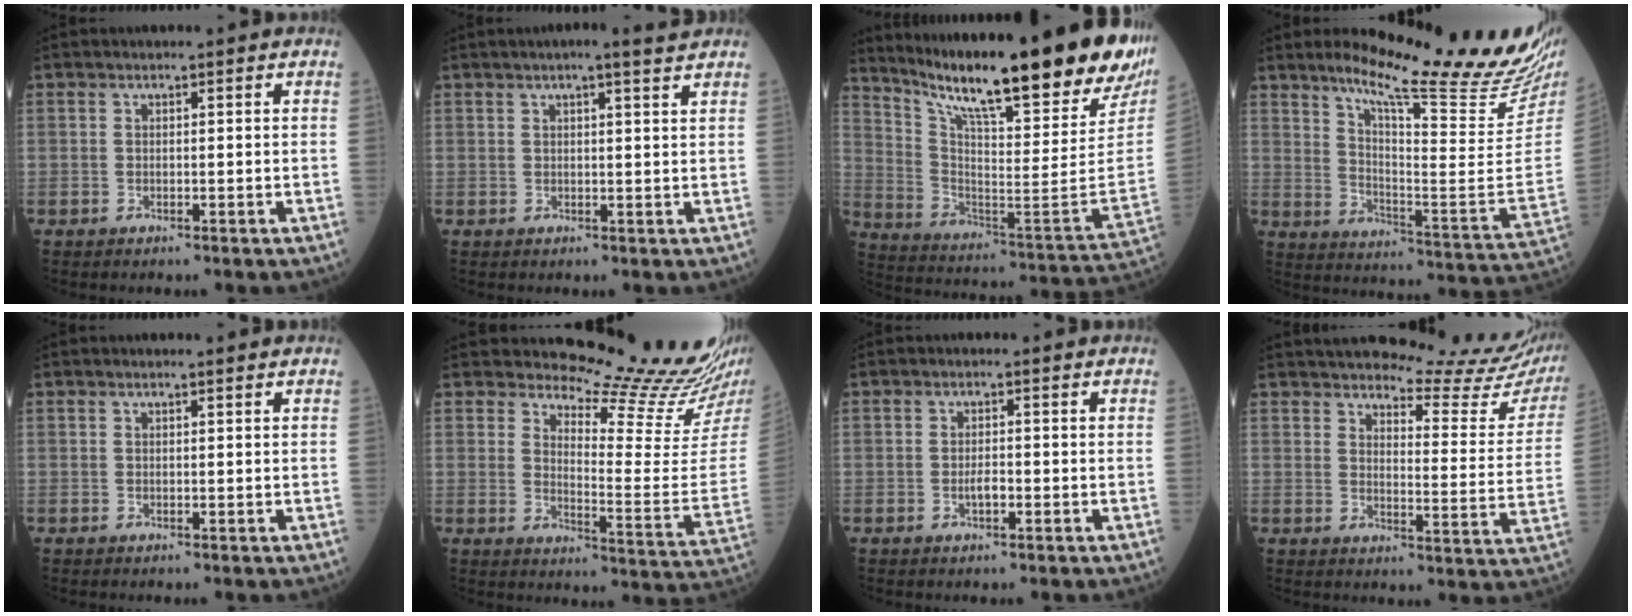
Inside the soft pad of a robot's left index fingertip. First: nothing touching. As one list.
[{"total": 3.9, "force": [3.2, -0.3, 2.3], "torque": [-0.039, 0.007, 0.038]}, {"total": 30.5, "force": [24.3, 2.1, 18.3], "torque": [-0.313, -0.088, 0.346]}, {"total": 22.1, "force": [18.7, 1.0, 11.6], "torque": [-0.176, -0.081, 0.256]}, {"total": 0.7, "force": [0.7, -0.1, 0.2], "torque": [-0.010, 0.000, 0.010]}, {"total": 16.0, "force": [15.5, -0.9, 3.9], "torque": [-0.063, -0.122, 0.187]}, {"total": 1.5, "force": [-0.7, 0.5, 1.2], "torque": [-0.023, -0.002, -0.011]}, {"total": 17.7, "force": [16.8, 1.3, 5.5], "torque": [-0.072, -0.090, 0.183]}]